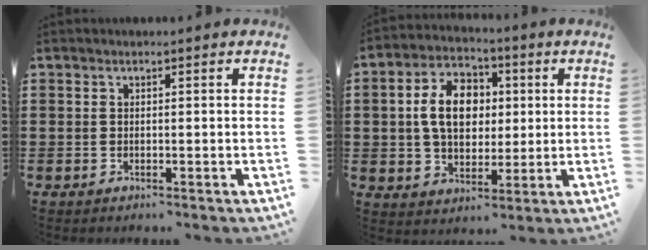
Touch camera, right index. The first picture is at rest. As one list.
[{"total": 9.6, "force": [0.9, 6.7, 6.8], "torque": [-0.150, 0.012, 0.008]}]